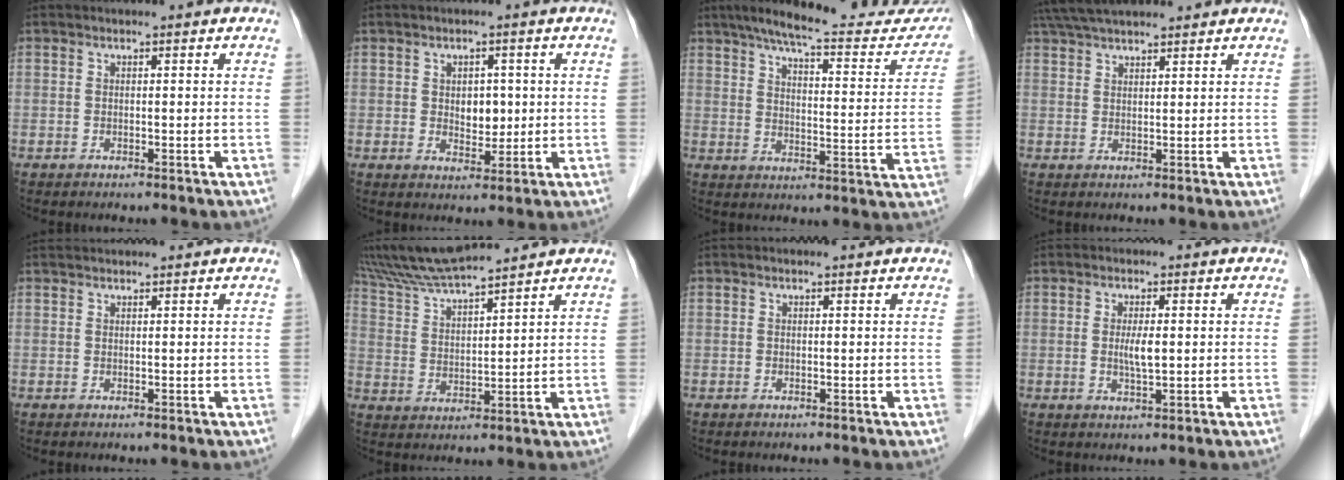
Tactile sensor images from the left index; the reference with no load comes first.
{"total": 4.0, "force": [0.5, 2.8, 2.8], "torque": [-0.039, 0.004, 0.013]}
{"total": 22.6, "force": [19.8, 4.1, 10.1], "torque": [-0.137, -0.021, 0.248]}
{"total": 8.9, "force": [7.9, 1.6, 3.9], "torque": [-0.070, 0.043, 0.134]}
{"total": 2.9, "force": [2.8, 0.2, 0.9], "torque": [-0.011, 0.032, 0.049]}
{"total": 11.1, "force": [10.1, -0.2, 4.7], "torque": [-0.096, 0.025, 0.188]}
{"total": 0.7, "force": [0.7, 0.1, 0.1], "torque": [-0.007, 0.004, 0.008]}
{"total": 2.6, "force": [0.2, 0.4, 2.6], "torque": [-0.052, -0.003, 0.005]}